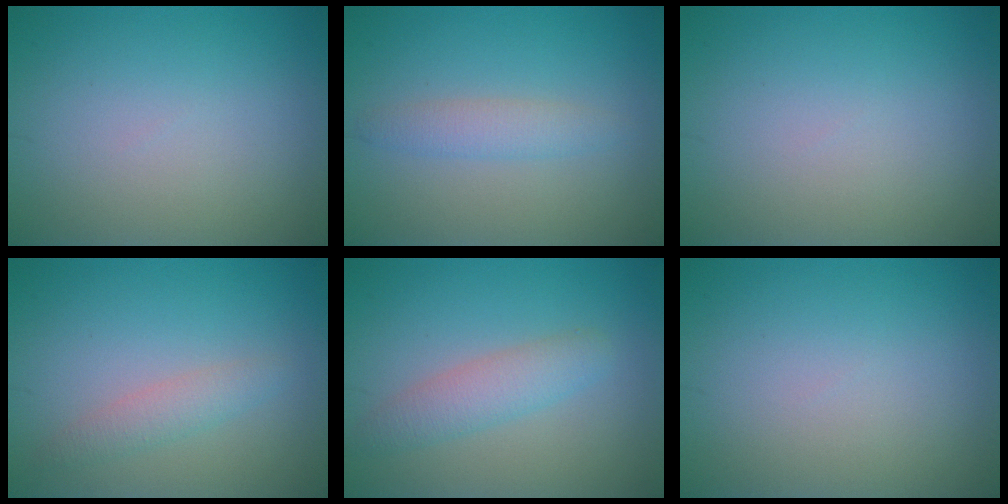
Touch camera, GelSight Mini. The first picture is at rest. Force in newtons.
{"total": 2.0, "press": 2.0, "slide": 0.1}
{"total": 0.0}
{"total": 1.9, "press": 1.9, "slide": 0.1}
{"total": 2.9, "press": 2.9, "slide": 0.1}
{"total": 0.0}